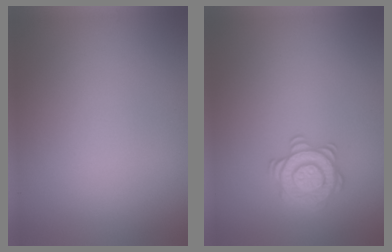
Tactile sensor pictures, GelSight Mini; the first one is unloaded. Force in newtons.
{"total": 2.9, "press": 2.9, "slide": 0.1}